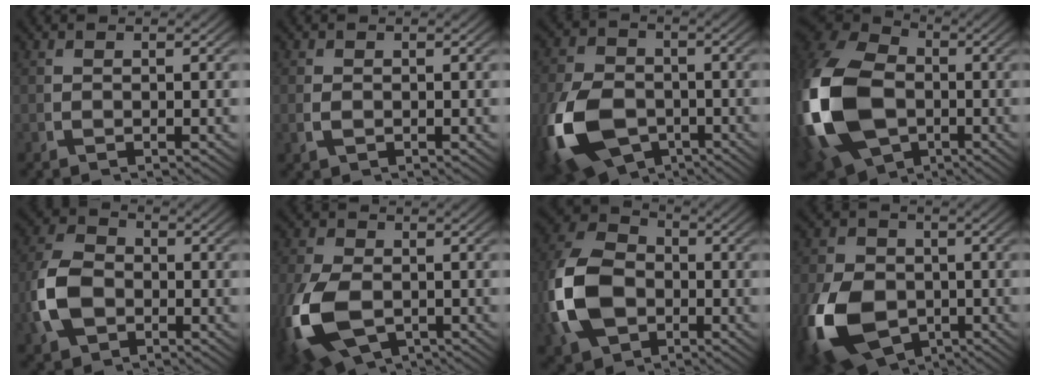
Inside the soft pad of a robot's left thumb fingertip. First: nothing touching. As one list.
[{"total": 1.2, "force": [-0.1, 1.0, 0.6], "torque": [-0.022, -0.011, 0.005]}, {"total": 11.0, "force": [-3.8, 7.8, 6.7], "torque": [-0.143, -0.045, -0.049]}, {"total": 17.1, "force": [-1.5, 12.5, 11.6], "torque": [-0.274, -0.042, -0.008]}, {"total": 7.4, "force": [-1.2, 5.5, 4.7], "torque": [-0.119, -0.020, -0.012]}, {"total": 9.2, "force": [-2.9, 6.2, 6.2], "torque": [-0.156, -0.043, -0.028]}, {"total": 13.4, "force": [-1.3, 10.2, 8.6], "torque": [-0.208, -0.032, -0.009]}, {"total": 12.4, "force": [-4.1, 9.0, 7.5], "torque": [-0.164, -0.057, -0.046]}]